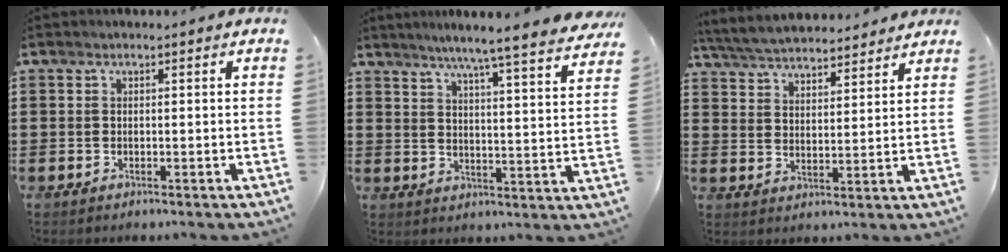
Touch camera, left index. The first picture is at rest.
{"total": 5.9, "force": [5.2, -1.0, 2.6], "torque": [-0.064, -0.042, 0.082]}
{"total": 5.2, "force": [5.1, 0.6, 0.8], "torque": [-0.039, -0.023, 0.090]}